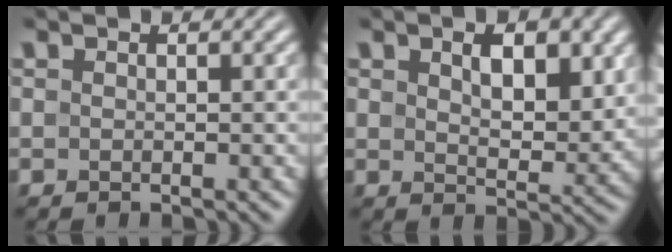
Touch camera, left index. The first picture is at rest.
{"total": 5.2, "force": [1.9, 2.6, 4.0], "torque": [-0.065, -0.006, 0.033]}